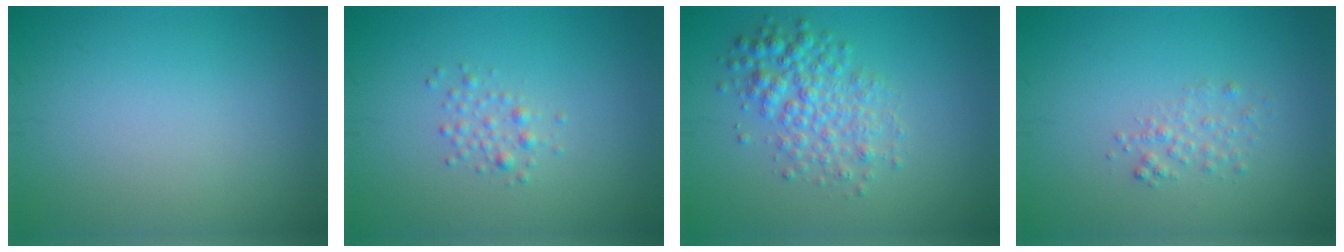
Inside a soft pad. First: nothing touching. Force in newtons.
{"total": 1.3, "press": 1.3, "slide": 0.0}
{"total": 3.9, "press": 3.9, "slide": 0.1}
{"total": 1.4, "press": 1.4, "slide": 0.1}